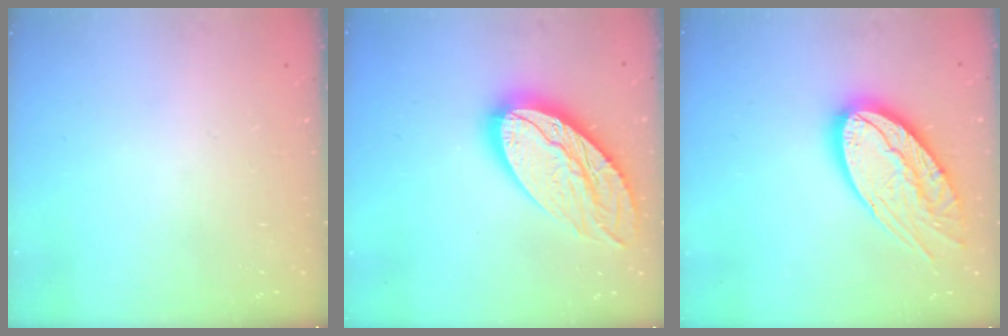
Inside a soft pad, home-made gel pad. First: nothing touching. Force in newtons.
{"total": 21.4, "press": 21.3, "slide": 1.8}
{"total": 23.0, "press": 22.9, "slide": 2.4}